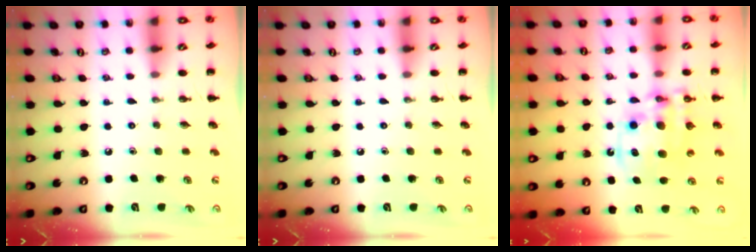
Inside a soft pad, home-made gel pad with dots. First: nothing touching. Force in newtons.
{"total": 0.0}
{"total": 13.1, "press": 12.8, "slide": 2.8}